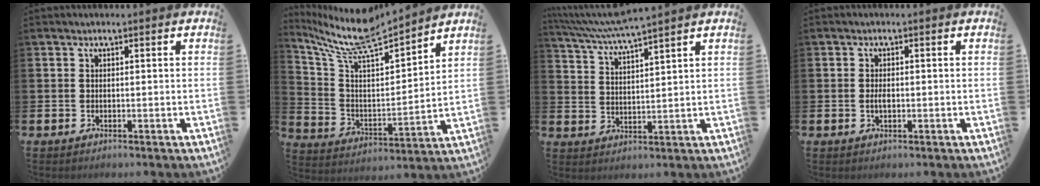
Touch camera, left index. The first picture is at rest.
{"total": 9.8, "force": [9.1, 0.9, 3.6], "torque": [-0.106, -0.067, 0.154]}
{"total": 5.2, "force": [4.9, -0.3, 1.8], "torque": [-0.059, -0.030, 0.084]}
{"total": 1.5, "force": [-0.1, 0.7, 1.3], "torque": [-0.024, 0.002, -0.003]}